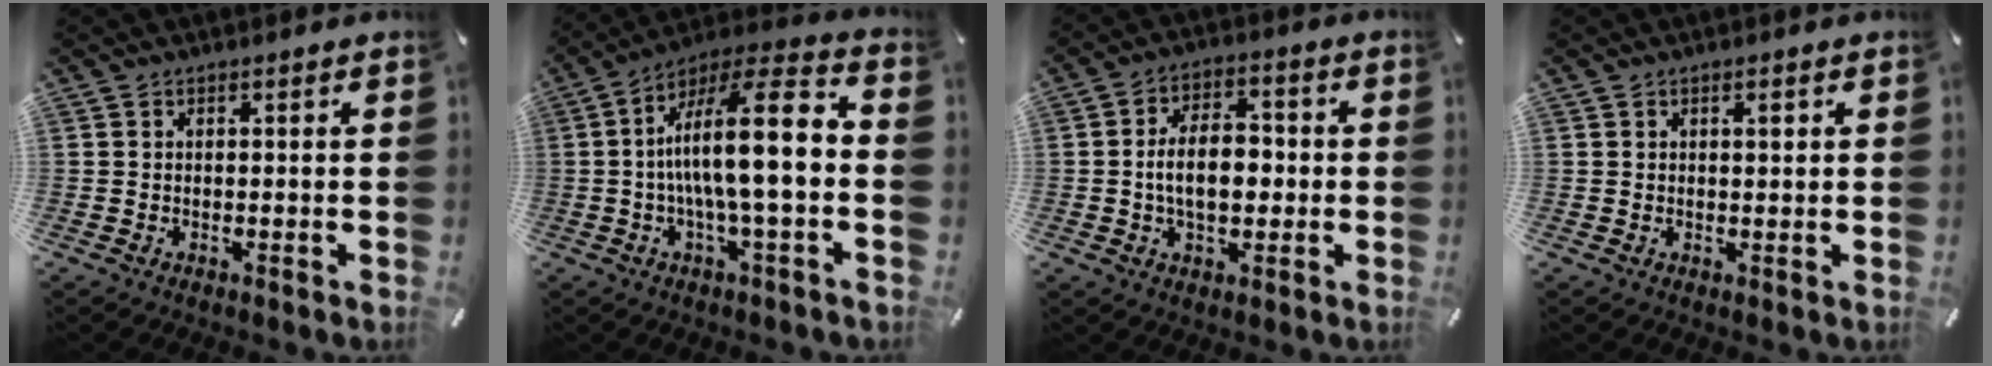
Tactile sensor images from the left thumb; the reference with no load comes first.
{"total": 18.7, "force": [-0.3, 4.9, 18.0], "torque": [-0.316, -0.010, -0.013]}
{"total": 10.3, "force": [-1.0, 6.6, 7.8], "torque": [-0.126, 0.009, -0.020]}
{"total": 1.6, "force": [0.5, 0.7, 1.4], "torque": [-0.019, 0.002, 0.005]}